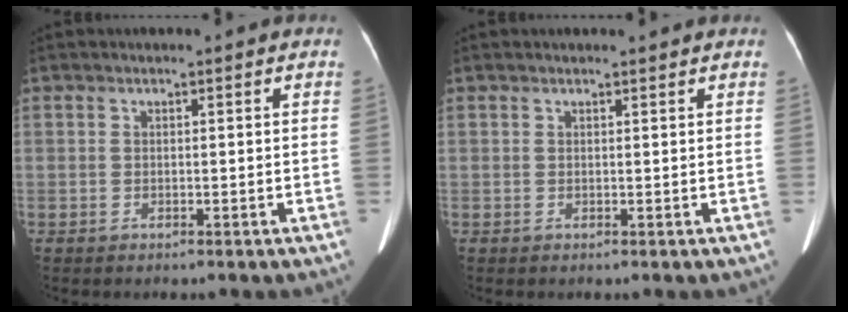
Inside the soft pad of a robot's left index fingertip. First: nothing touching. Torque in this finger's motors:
{"motor_torque": [-0.60, 0.44, -0.23, -0.02]}